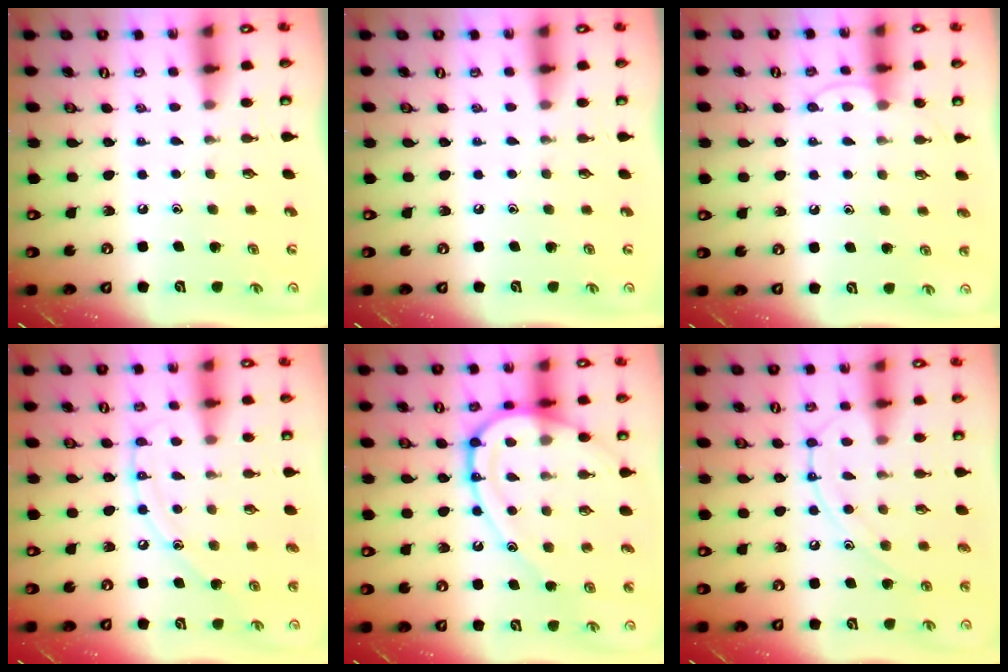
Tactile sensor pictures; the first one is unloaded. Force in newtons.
{"total": 0.0}
{"total": 7.3, "press": 7.2, "slide": 0.7}
{"total": 9.6, "press": 9.5, "slide": 0.7}
{"total": 15.0, "press": 14.9, "slide": 1.7}
{"total": 11.5, "press": 11.4, "slide": 1.1}